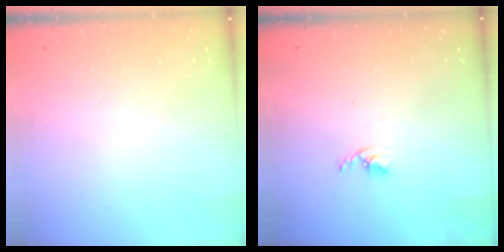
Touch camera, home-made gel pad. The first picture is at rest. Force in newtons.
{"total": 2.7, "press": 2.7, "slide": 0.5}